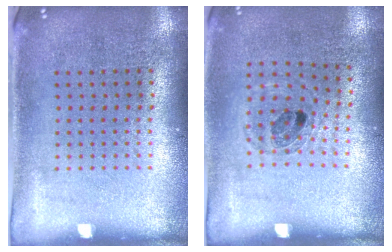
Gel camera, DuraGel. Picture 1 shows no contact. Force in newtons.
{"total": 0.9, "press": 0.9, "slide": 0.2}